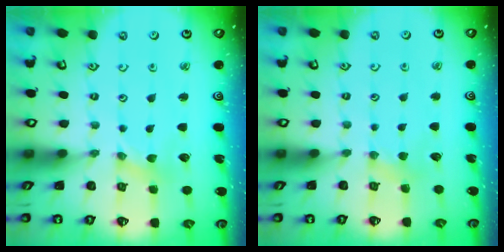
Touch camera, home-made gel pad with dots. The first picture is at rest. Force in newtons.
{"total": 2.9, "press": 2.9, "slide": 0.4}